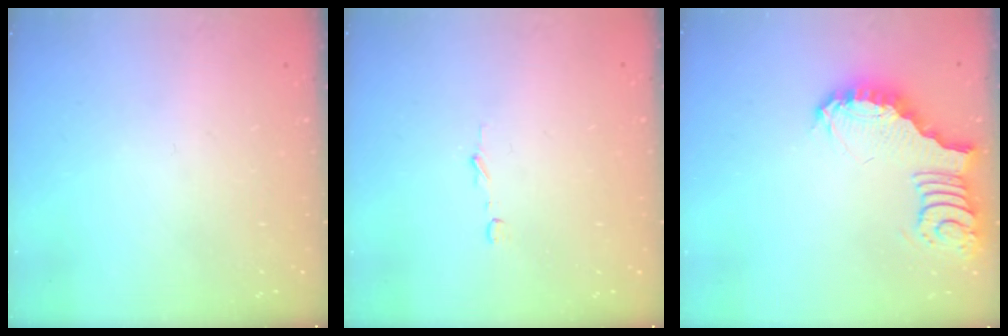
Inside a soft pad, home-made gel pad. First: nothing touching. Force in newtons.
{"total": 2.8, "press": 2.8, "slide": 0.2}
{"total": 3.7, "press": 3.6, "slide": 0.6}